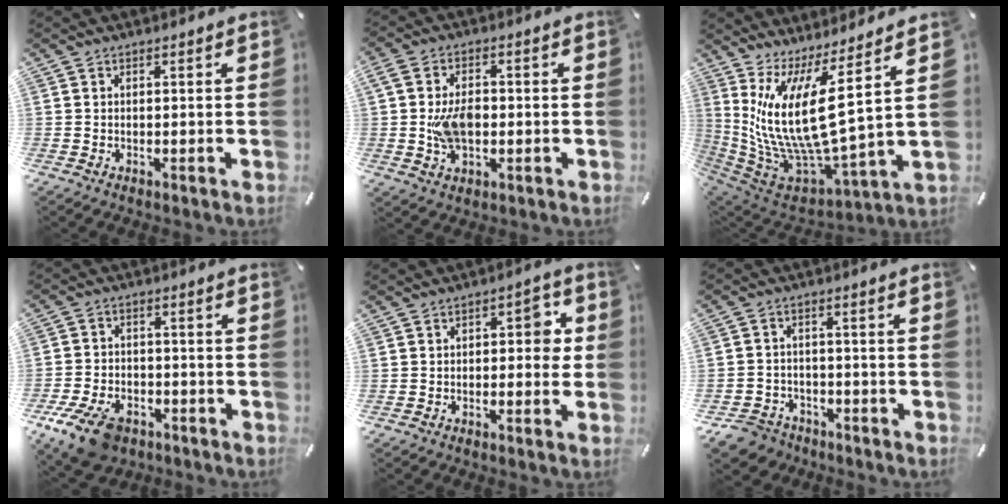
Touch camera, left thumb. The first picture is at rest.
{"total": 8.3, "force": [-0.6, 5.5, 6.2], "torque": [-0.113, -0.001, -0.011]}
{"total": 16.9, "force": [4.4, 4.9, 15.6], "torque": [-0.348, -0.077, 0.067]}
{"total": 10.4, "force": [-6.3, 6.1, 5.6], "torque": [-0.112, 0.032, -0.112]}
{"total": 5.1, "force": [-0.3, 2.9, 4.2], "torque": [-0.048, 0.006, -0.016]}
{"total": 5.8, "force": [-4.2, 3.9, 1.1], "torque": [-0.032, 0.020, -0.083]}